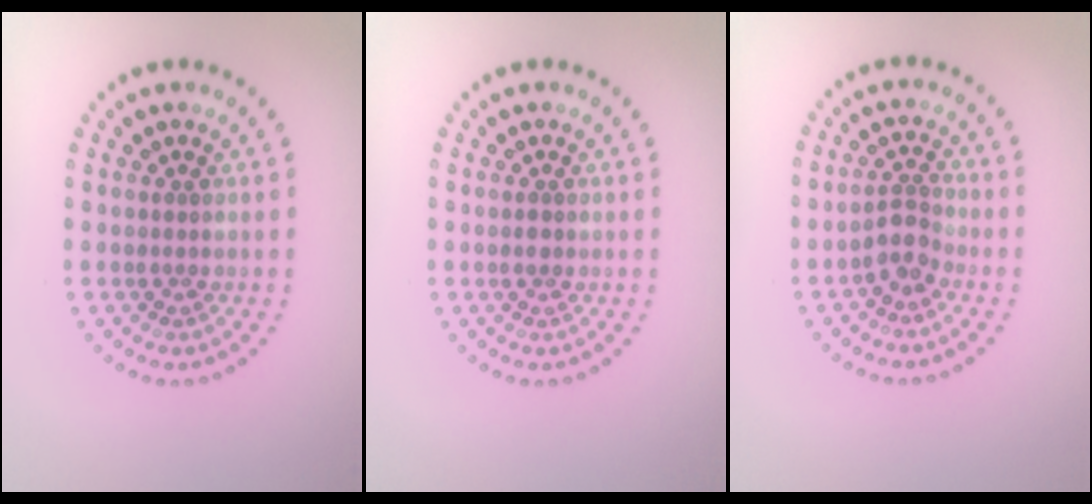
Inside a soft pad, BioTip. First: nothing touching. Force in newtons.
{"total": 0.8, "press": 0.8, "slide": 0.1}
{"total": 2.1, "press": 1.7, "slide": 1.2}